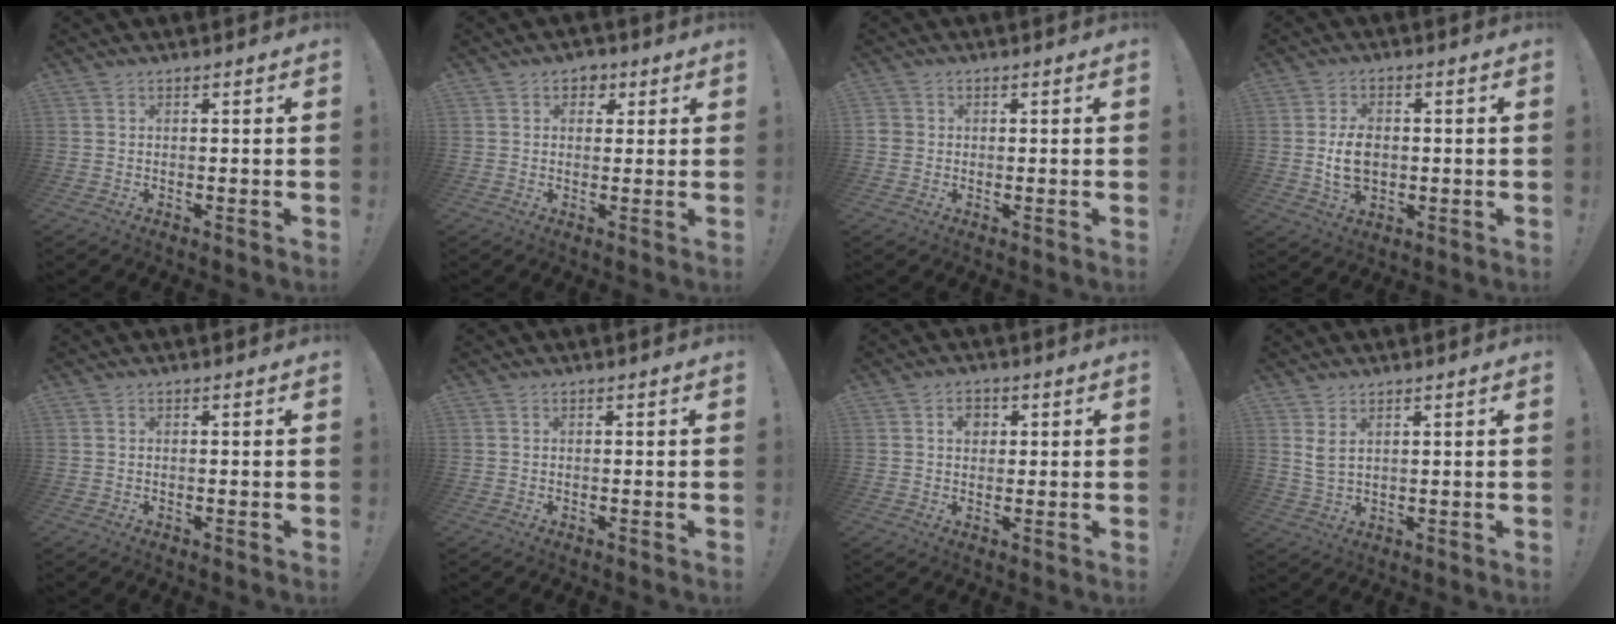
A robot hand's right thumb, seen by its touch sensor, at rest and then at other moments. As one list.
[{"total": 4.1, "force": [1.6, 3.5, 1.4], "torque": [-0.008, -0.004, 0.025]}, {"total": 2.3, "force": [-0.1, 2.3, 0.6], "torque": [-0.010, 0.006, -0.001]}, {"total": 8.7, "force": [-0.5, 6.1, 6.2], "torque": [-0.103, -0.004, -0.011]}, {"total": 0.0}, {"total": 0.0}, {"total": 3.9, "force": [1.2, 3.2, 1.9], "torque": [-0.017, -0.001, 0.016]}, {"total": 3.5, "force": [1.9, 1.4, 2.6], "torque": [-0.051, -0.006, 0.036]}]